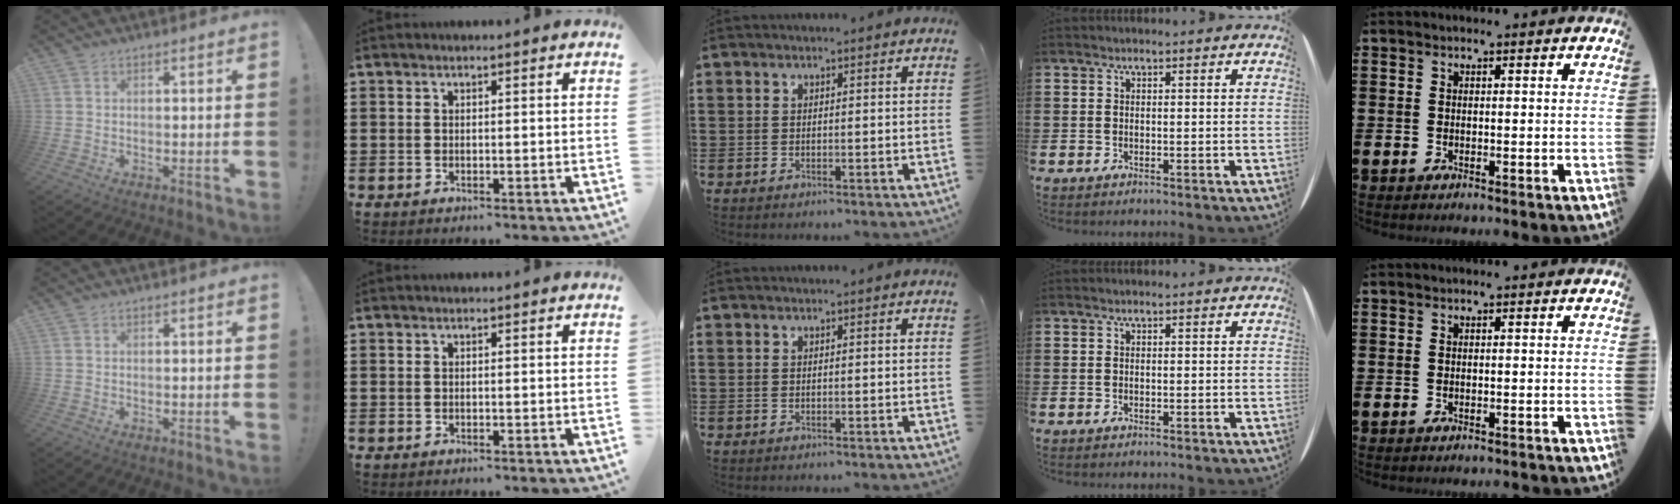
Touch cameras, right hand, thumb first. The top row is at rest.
{}